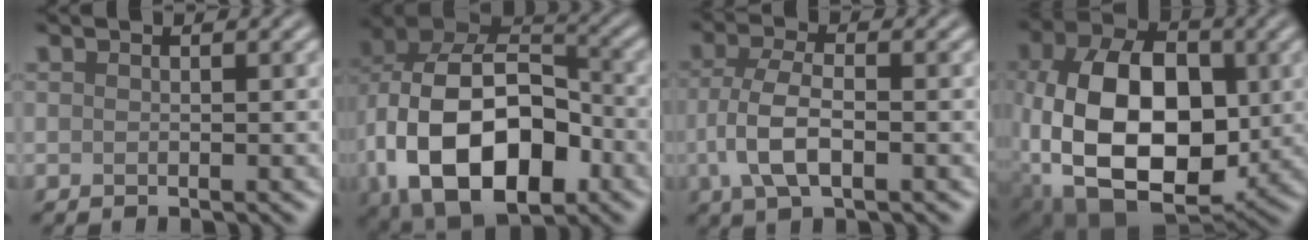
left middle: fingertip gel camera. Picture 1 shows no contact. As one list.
[{"total": 16.0, "force": [-4.3, 10.1, 11.6], "torque": [-0.215, -0.017, -0.076]}, {"total": 4.8, "force": [-1.3, 2.1, 4.1], "torque": [-0.093, 0.001, -0.025]}, {"total": 14.7, "force": [-1.5, 9.4, 11.2], "torque": [-0.211, -0.004, -0.029]}]